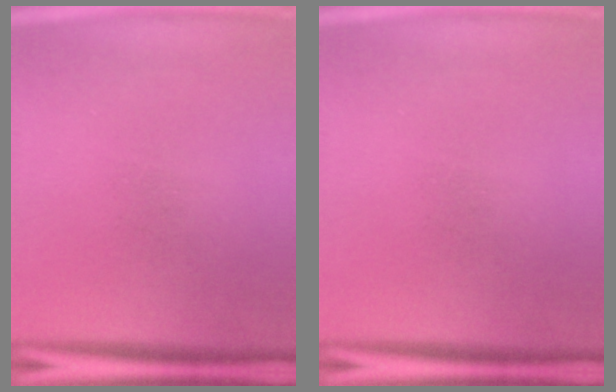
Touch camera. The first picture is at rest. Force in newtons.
{"total": 0.0}